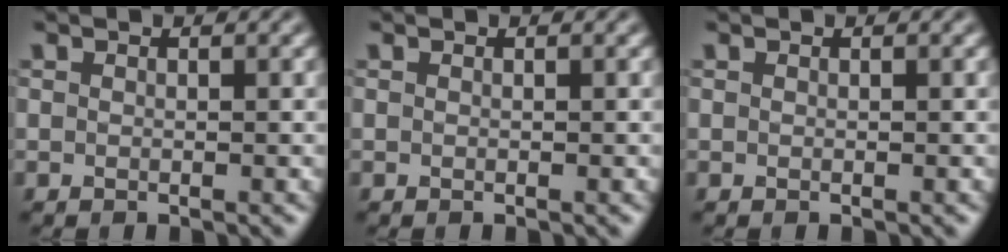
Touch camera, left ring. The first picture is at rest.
{"total": 0.0}
{"total": 0.0}